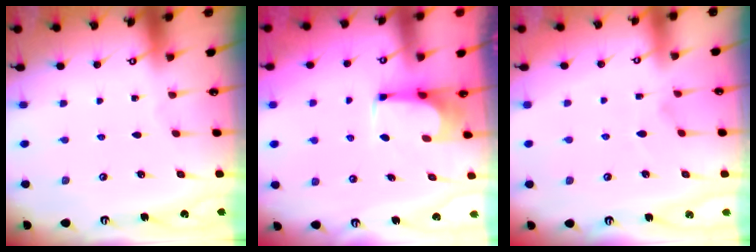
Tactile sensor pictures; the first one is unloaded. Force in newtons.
{"total": 1.5, "press": 1.4, "slide": 0.2}
{"total": 2.8, "press": 2.5, "slide": 1.2}